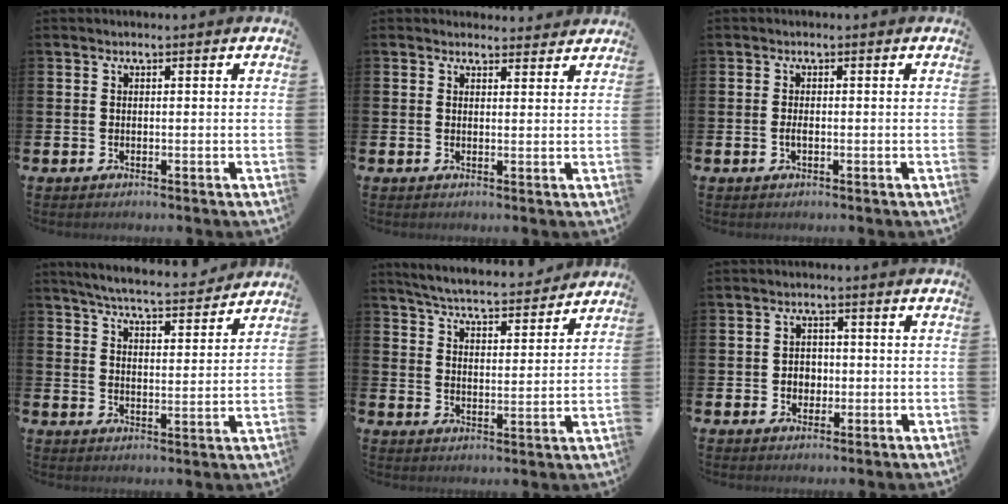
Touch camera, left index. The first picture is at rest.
{"total": 2.1, "force": [2.0, 0.7, -0.1], "torque": [0.012, -0.010, 0.033]}
{"total": 1.1, "force": [-0.3, 0.4, 1.0], "torque": [-0.015, 0.000, -0.006]}
{"total": 6.1, "force": [5.9, 0.3, 1.6], "torque": [-0.043, -0.042, 0.101]}
{"total": 5.7, "force": [5.6, 0.5, 1.0], "torque": [-0.040, -0.040, 0.096]}
{"total": 2.5, "force": [-0.2, 2.3, 1.0], "torque": [-0.013, 0.004, -0.012]}